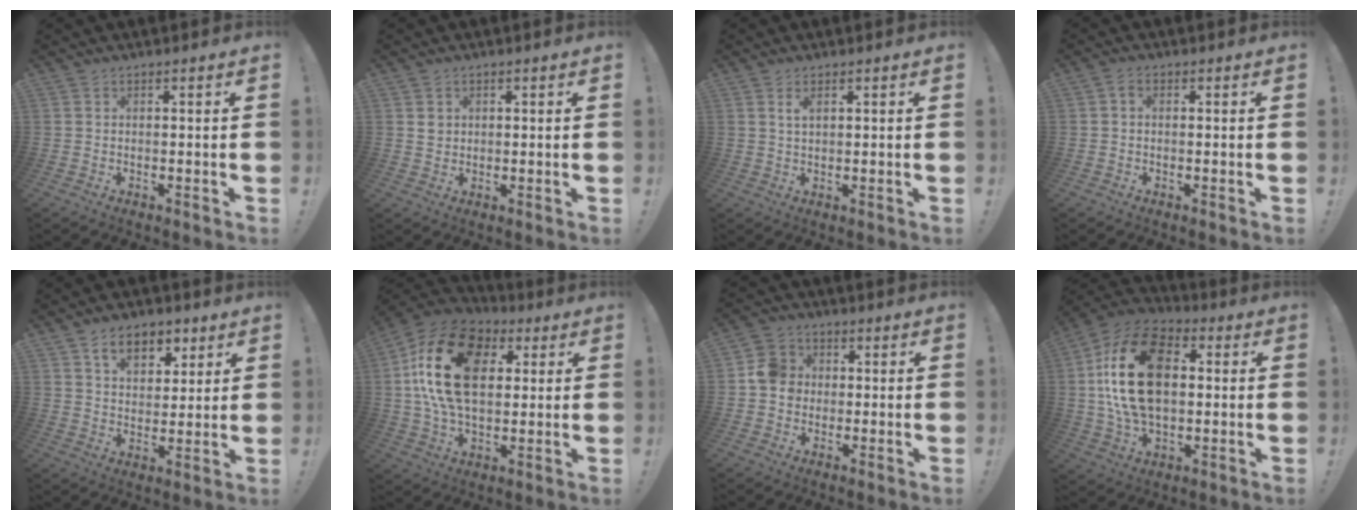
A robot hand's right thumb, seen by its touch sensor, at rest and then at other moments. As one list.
[{"total": 2.4, "force": [0.8, 2.1, 0.6], "torque": [0.002, -0.002, 0.012]}, {"total": 2.5, "force": [1.3, 0.9, 1.9], "torque": [-0.025, -0.007, 0.021]}, {"total": 1.4, "force": [-0.2, 0.9, 1.0], "torque": [-0.018, 0.003, -0.005]}, {"total": 9.7, "force": [5.3, 6.3, 5.1], "torque": [-0.076, -0.016, 0.097]}, {"total": 23.4, "force": [5.0, 14.6, 17.6], "torque": [-0.320, -0.002, 0.087]}, {"total": 7.8, "force": [0.0, 7.1, 3.2], "torque": [-0.044, 0.017, 0.005]}, {"total": 24.6, "force": [2.9, 15.6, 18.7], "torque": [-0.343, 0.014, 0.054]}]